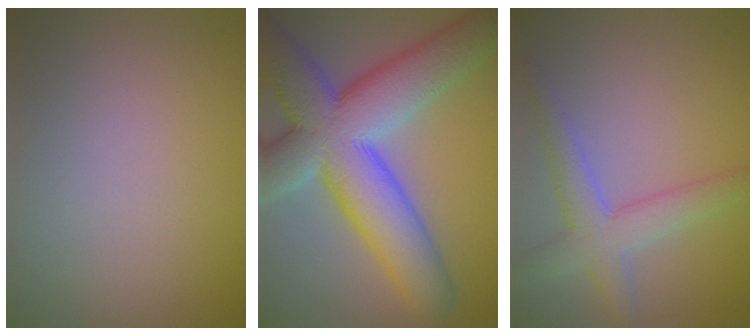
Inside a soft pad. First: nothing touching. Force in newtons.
{"total": 13.1, "press": 13.1, "slide": 0.8}
{"total": 4.1, "press": 4.1, "slide": 0.2}